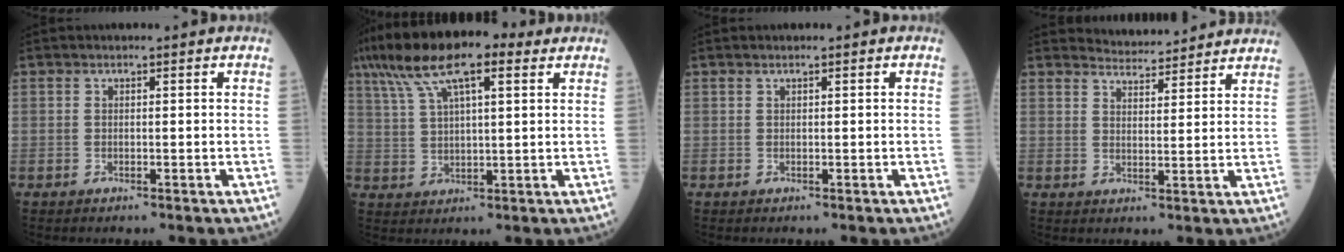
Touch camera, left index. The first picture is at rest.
{"total": 14.1, "force": [8.5, 3.8, 10.6], "torque": [-0.204, 0.046, 0.151]}
{"total": 0.0}
{"total": 6.7, "force": [6.6, 1.0, 0.1], "torque": [-0.006, 0.016, 0.086]}